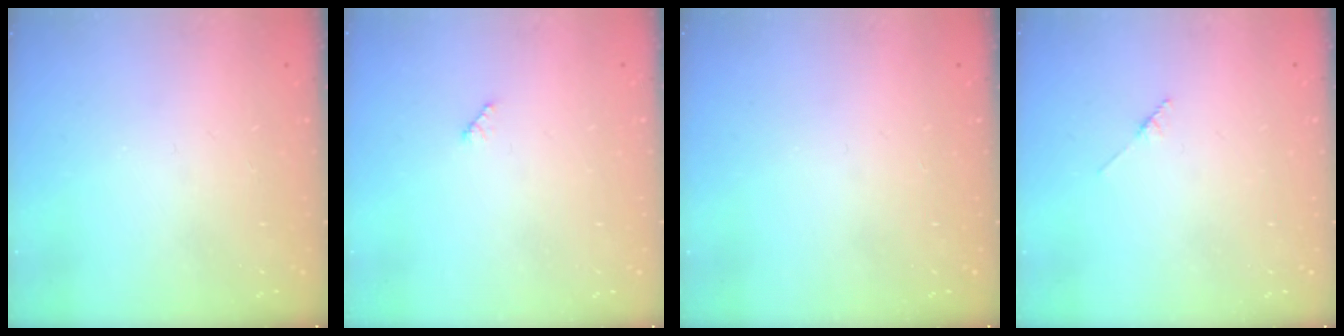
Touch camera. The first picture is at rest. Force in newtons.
{"total": 2.9, "press": 2.9, "slide": 0.4}
{"total": 0.0}
{"total": 1.7, "press": 1.6, "slide": 0.2}